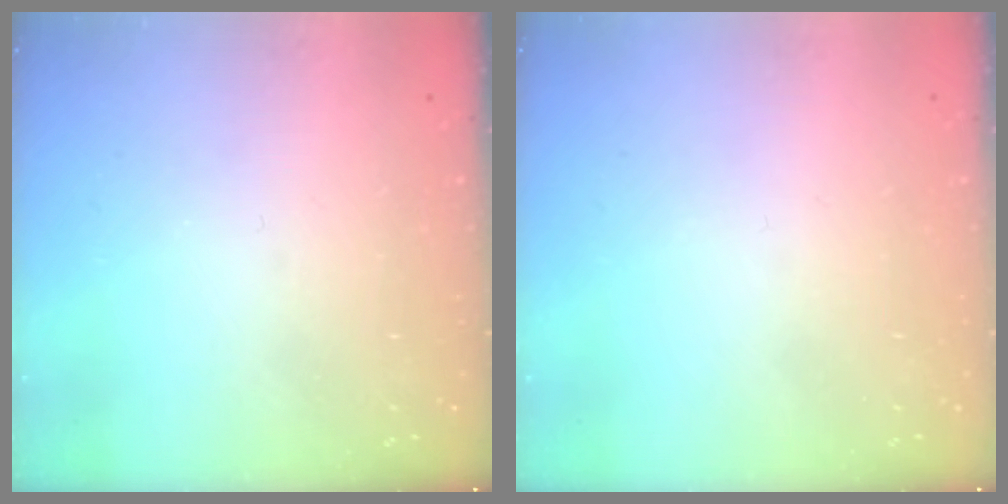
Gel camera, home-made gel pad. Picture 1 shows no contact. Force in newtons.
{"total": 1.8, "press": 1.7, "slide": 0.1}